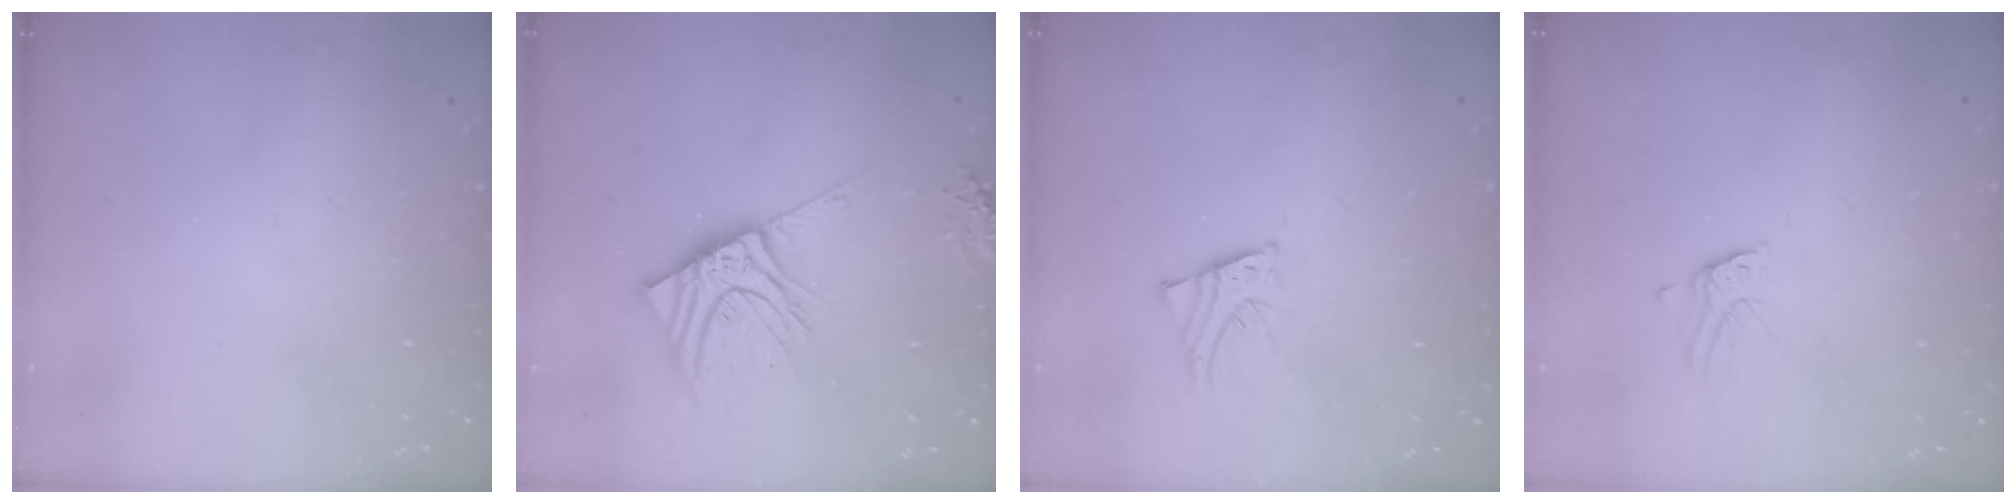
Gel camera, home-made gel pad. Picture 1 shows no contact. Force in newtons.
{"total": 16.0, "press": 15.6, "slide": 3.1}
{"total": 2.3, "press": 2.3, "slide": 0.2}
{"total": 2.1, "press": 2.1, "slide": 0.1}